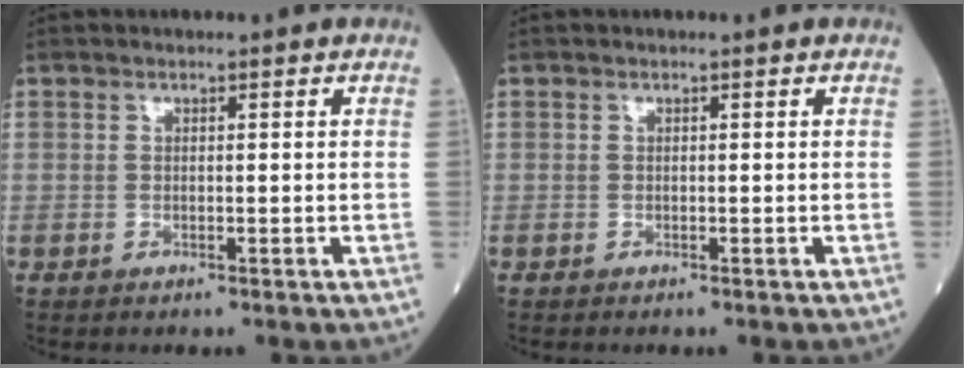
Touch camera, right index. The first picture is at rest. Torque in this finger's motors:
{"motor_torque": [0.49, -0.05, -0.01, -0.17]}